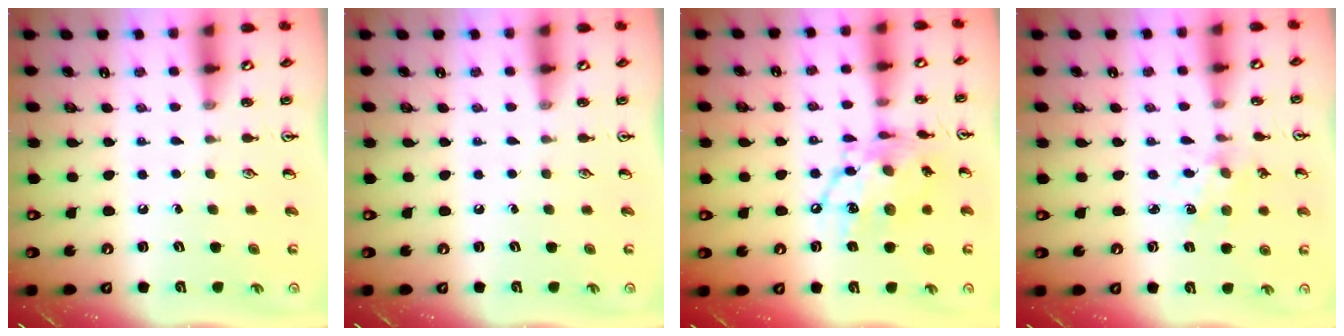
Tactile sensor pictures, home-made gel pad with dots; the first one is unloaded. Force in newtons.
{"total": 0.0}
{"total": 14.7, "press": 14.6, "slide": 1.3}
{"total": 2.3, "press": 2.3, "slide": 0.4}